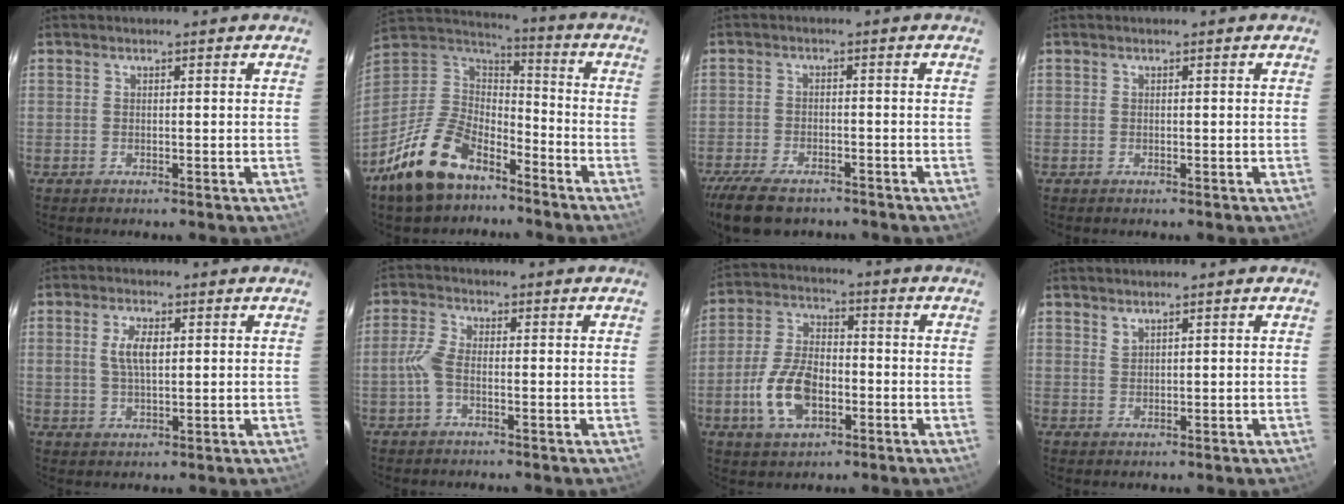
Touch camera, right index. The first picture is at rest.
{"total": 19.1, "force": [-12.1, 10.2, 10.6], "torque": [-0.237, 0.004, -0.208]}
{"total": 10.9, "force": [-8.4, 4.3, 5.4], "torque": [-0.140, -0.027, -0.148]}
{"total": 0.0}
{"total": 4.9, "force": [1.1, 2.2, 4.2], "torque": [-0.079, 0.005, 0.022]}
{"total": 3.9, "force": [-1.3, 1.5, 3.4], "torque": [-0.084, 0.007, -0.027]}
{"total": 11.6, "force": [-3.9, 6.6, 8.7], "torque": [-0.184, 0.009, -0.067]}
{"total": 1.1, "force": [1.1, 0.1, 0.3], "torque": [-0.005, 0.000, 0.022]}